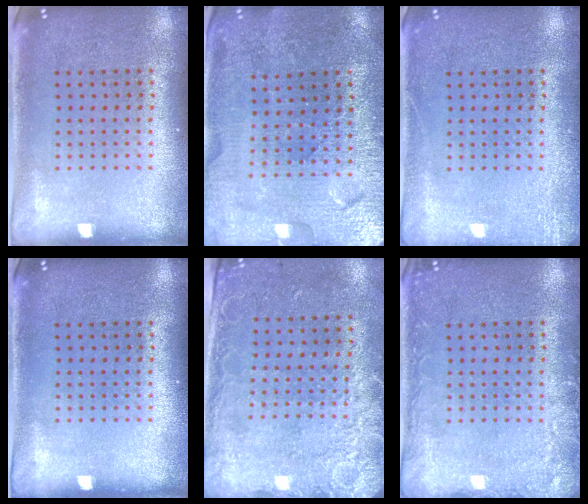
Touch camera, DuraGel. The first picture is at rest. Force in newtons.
{"total": 3.2, "press": 3.2, "slide": 0.1}
{"total": 2.1, "press": 2.1, "slide": 0.3}
{"total": 0.0}
{"total": 2.5, "press": 1.9, "slide": 1.6}
{"total": 2.2, "press": 2.1, "slide": 0.2}